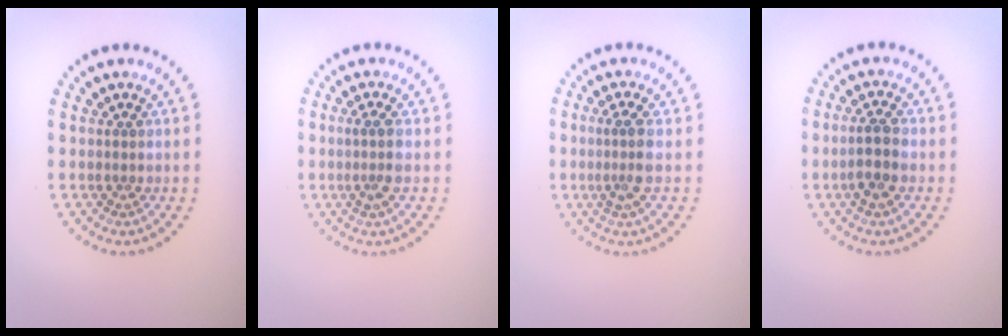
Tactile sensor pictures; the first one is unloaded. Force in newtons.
{"total": 1.9, "press": 1.5, "slide": 1.1}
{"total": 2.4, "press": 1.9, "slide": 1.5}
{"total": 2.7, "press": 2.5, "slide": 1.1}